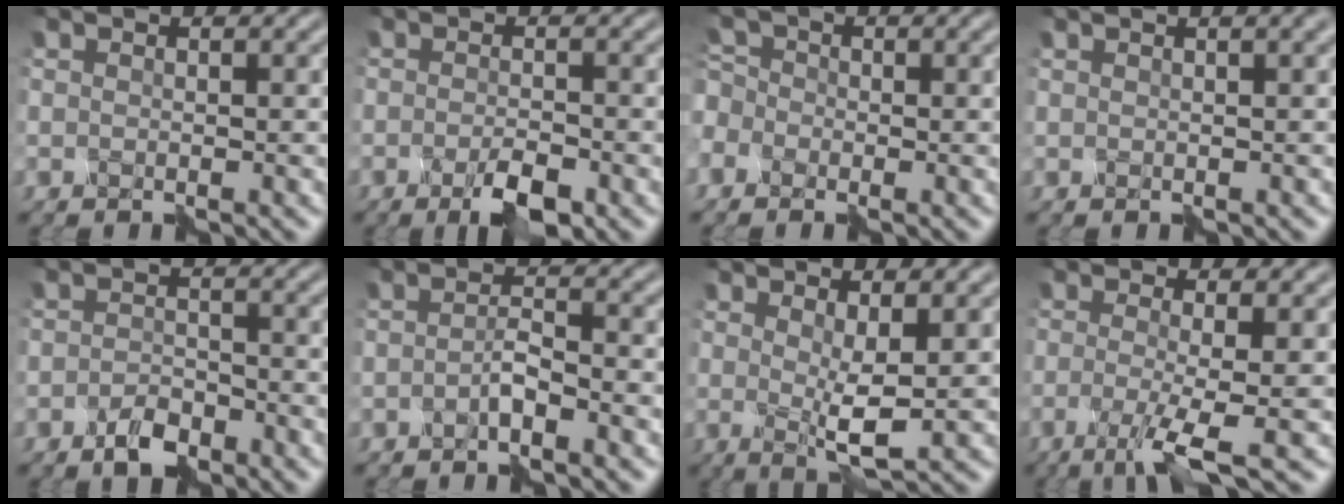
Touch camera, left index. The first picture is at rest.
{"total": 2.6, "force": [-1.7, 0.3, 1.9], "torque": [-0.046, 0.002, -0.033]}
{"total": 4.0, "force": [-1.4, 3.3, 1.9], "torque": [-0.060, 0.012, -0.030]}
{"total": 1.3, "force": [0.8, 0.1, 1.0], "torque": [-0.004, 0.004, 0.009]}
{"total": 2.1, "force": [-1.8, 0.6, 0.8], "torque": [-0.022, 0.006, -0.037]}
{"total": 1.5, "force": [-1.0, -0.4, 1.0], "torque": [-0.027, 0.008, -0.020]}
{"total": 3.0, "force": [0.6, 0.6, 2.8], "torque": [-0.057, -0.008, 0.013]}
{"total": 4.8, "force": [-1.9, 0.7, 4.4], "torque": [-0.091, -0.003, -0.043]}